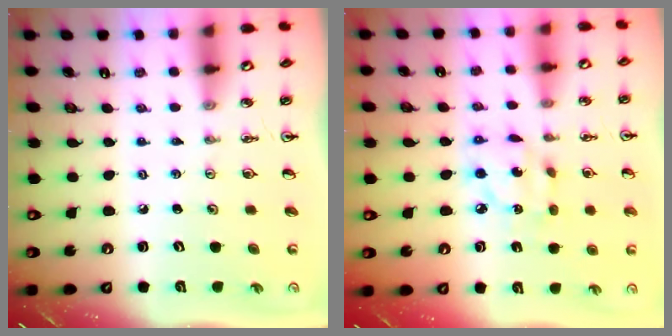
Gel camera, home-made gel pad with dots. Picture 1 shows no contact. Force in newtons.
{"total": 8.6, "press": 8.5, "slide": 0.4}